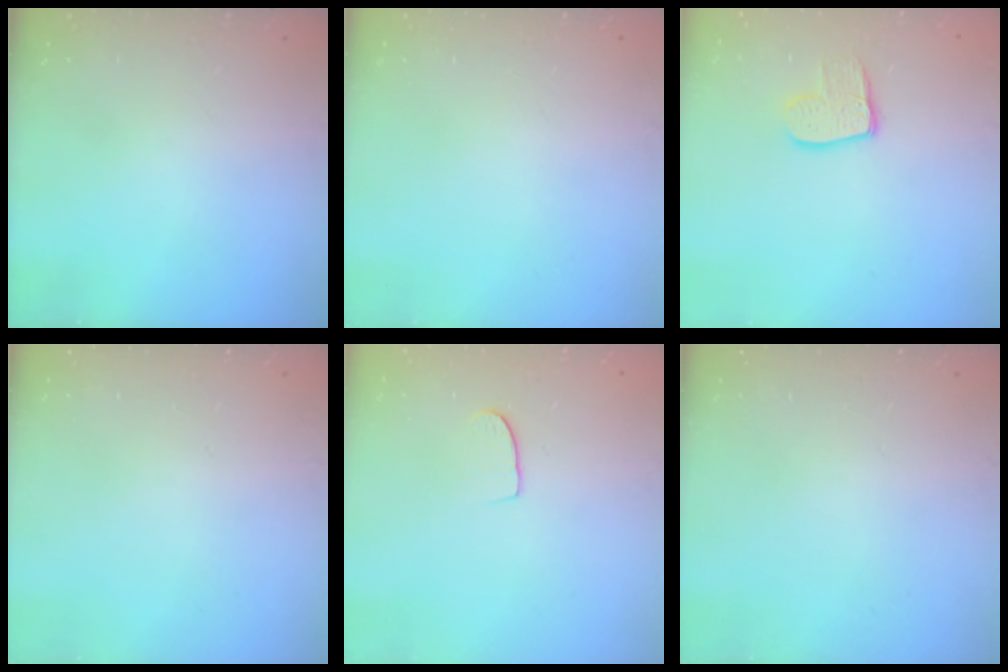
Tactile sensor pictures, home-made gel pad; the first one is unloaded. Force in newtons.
{"total": 0.0}
{"total": 10.0, "press": 9.9, "slide": 0.7}
{"total": 0.0}
{"total": 6.1, "press": 6.1, "slide": 0.4}
{"total": 0.0}